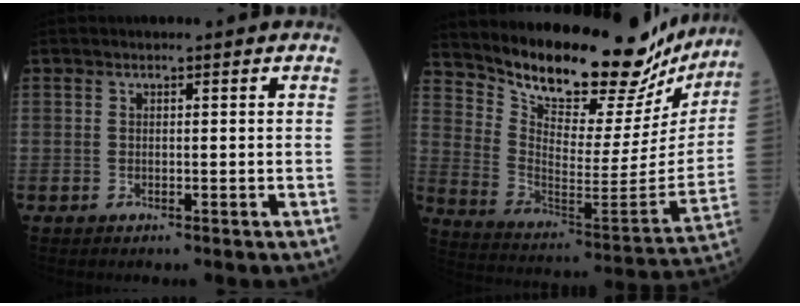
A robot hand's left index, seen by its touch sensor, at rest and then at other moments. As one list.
[{"total": 26.1, "force": [23.4, 6.8, 9.1], "torque": [-0.143, -0.076, 0.323]}]